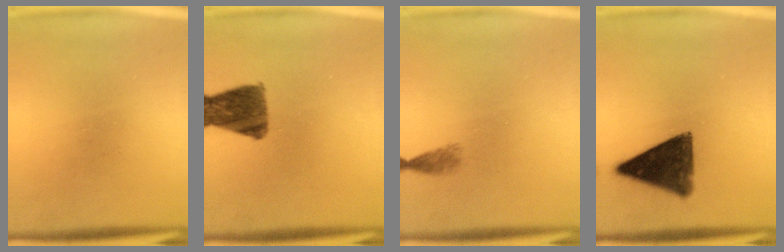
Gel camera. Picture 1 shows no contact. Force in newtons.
{"total": 10.1}
{"total": 1.3}
{"total": 12.0}